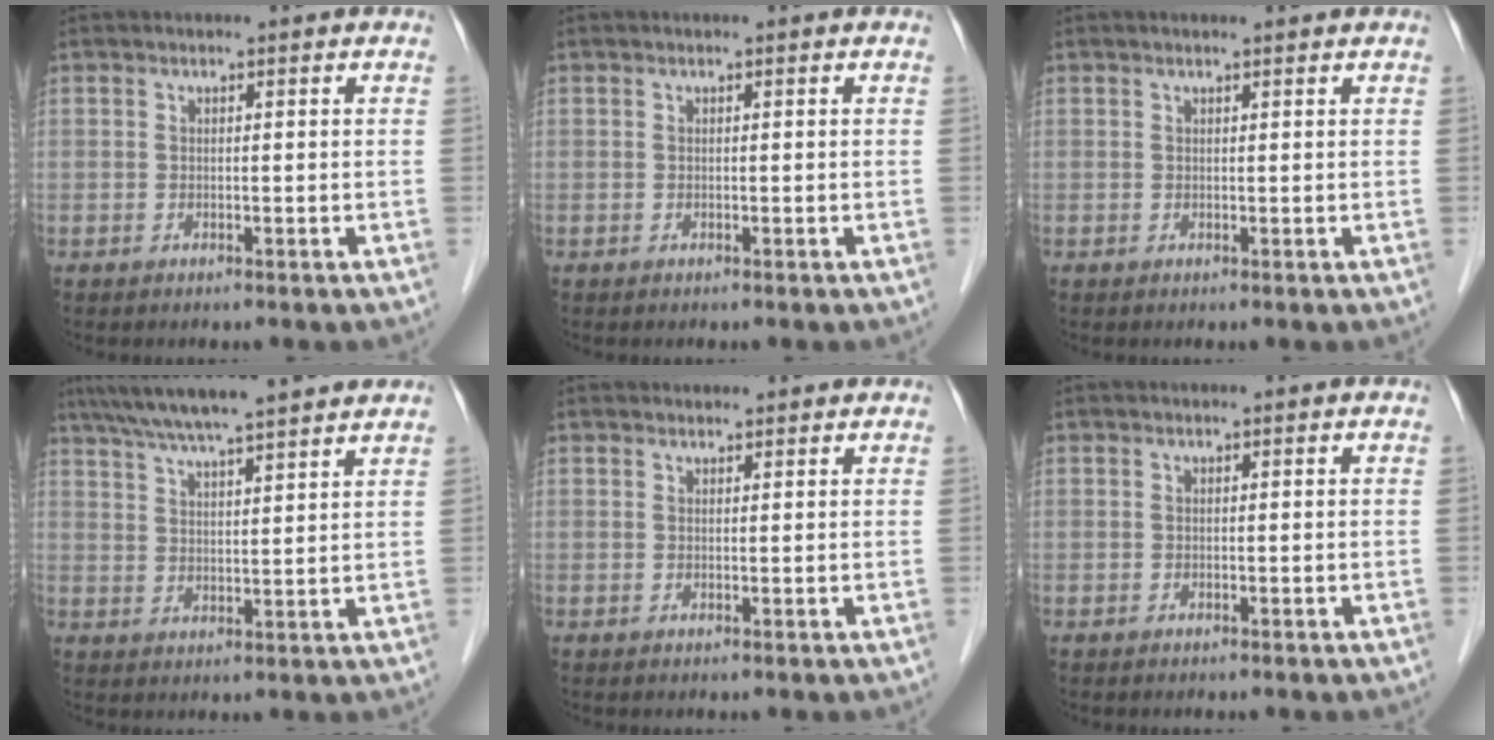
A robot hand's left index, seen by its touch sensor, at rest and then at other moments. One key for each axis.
{"total": 0.0}
{"total": 1.1, "fx": 1.1, "fy": 0.0, "fz": 0.4, "tx": -0.008, "ty": 0.007, "tz": 0.015}
{"total": 13.9, "fx": 11.8, "fy": 0.6, "fz": 7.3, "tx": -0.123, "ty": 0.031, "tz": 0.174}
{"total": 1.9, "fx": 1.8, "fy": 0.5, "fz": 0.2, "tx": -0.008, "ty": 0.013, "tz": 0.024}
{"total": 0.0}